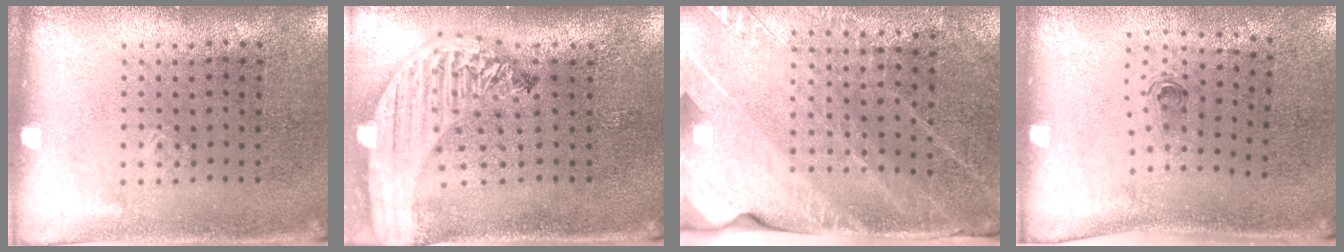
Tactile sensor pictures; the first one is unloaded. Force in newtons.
{"total": 2.9, "press": 2.2, "slide": 1.8}
{"total": 2.7, "press": 2.6, "slide": 0.7}
{"total": 0.6, "press": 0.3, "slide": 0.5}